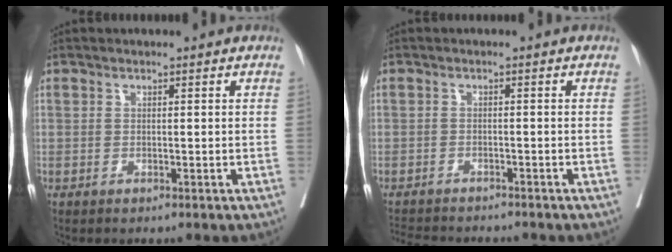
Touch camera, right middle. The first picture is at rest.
{"total": 7.1, "force": [-6.6, 1.3, 2.1], "torque": [-0.028, -0.006, -0.098]}